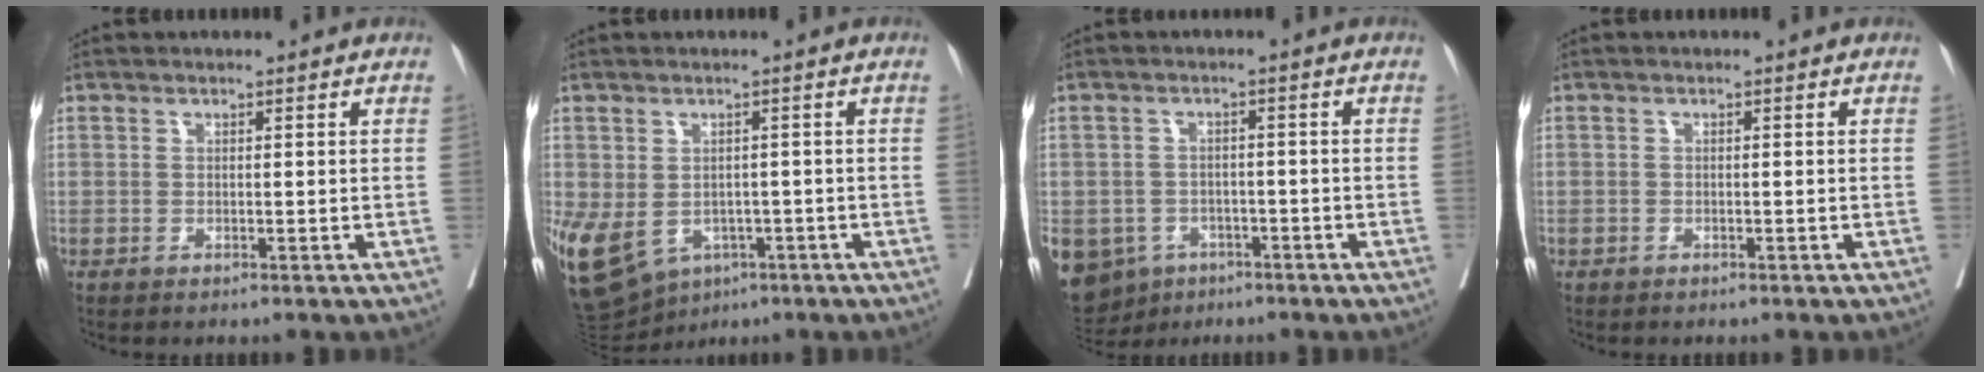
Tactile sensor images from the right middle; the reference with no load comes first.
{"total": 16.2, "force": [-7.0, 11.7, 8.9], "torque": [-0.218, -0.011, -0.091]}
{"total": 13.3, "force": [-6.8, 10.6, 4.3], "torque": [-0.127, 0.000, -0.089]}
{"total": 0.8, "force": [-0.4, 0.7, -0.1], "torque": [-0.004, 0.006, -0.009]}